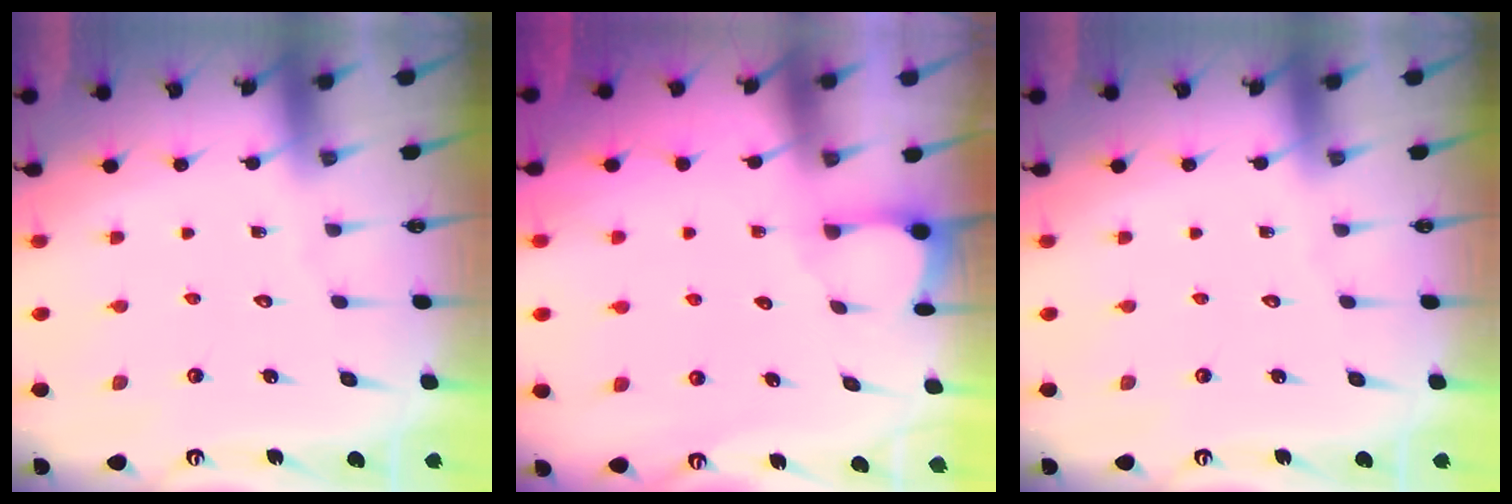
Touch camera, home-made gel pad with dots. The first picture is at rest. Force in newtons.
{"total": 2.0, "press": 2.0, "slide": 0.2}
{"total": 0.0}